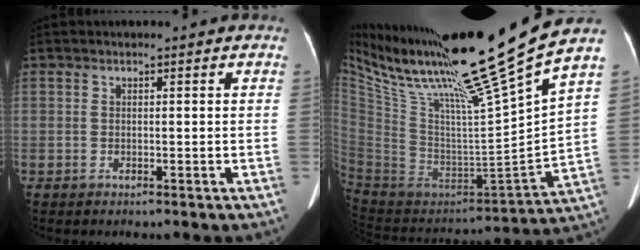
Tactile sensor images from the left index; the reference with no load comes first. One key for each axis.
{"total": 28.9, "fx": 20.8, "fy": -1.2, "fz": 20.0, "tx": -0.339, "ty": -0.031, "tz": 0.358}